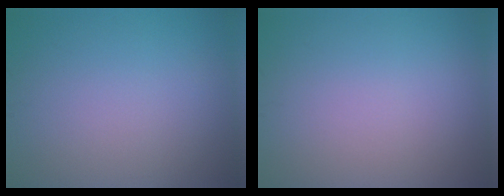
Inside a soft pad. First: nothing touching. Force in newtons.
{"total": 0.0}